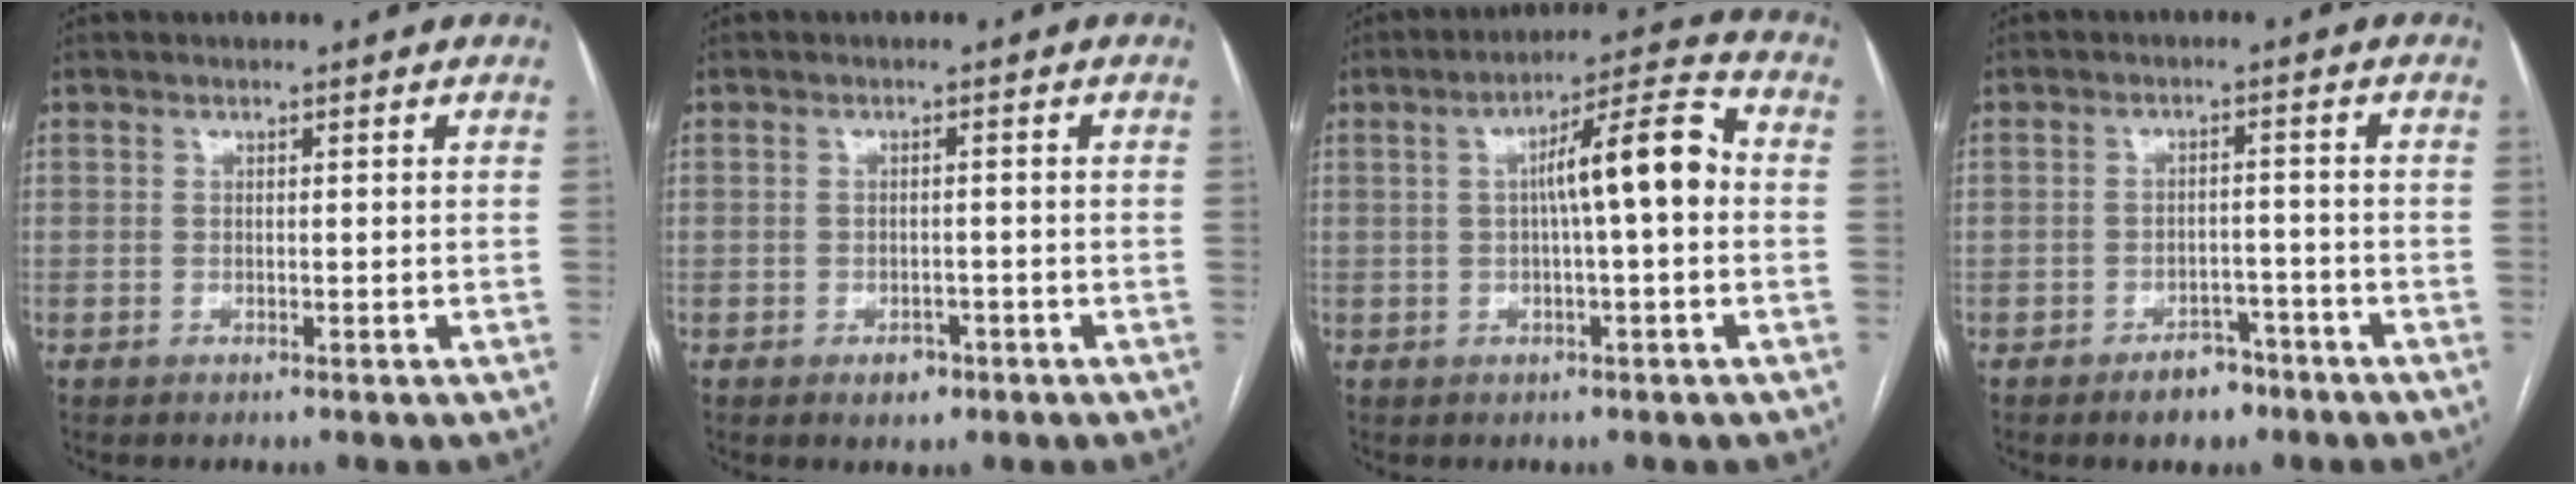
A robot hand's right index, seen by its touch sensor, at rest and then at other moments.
{"total": 2.3, "force": [-1.3, 1.6, 1.1], "torque": [-0.012, 0.004, -0.009]}
{"total": 9.7, "force": [0.6, 1.1, 9.6], "torque": [-0.152, 0.030, 0.009]}
{"total": 4.3, "force": [-3.0, 2.5, 1.7], "torque": [-0.021, 0.007, -0.037]}